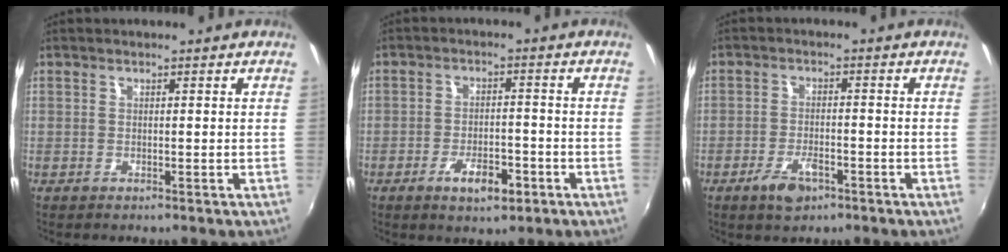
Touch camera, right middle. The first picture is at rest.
{"total": 6.8, "force": [-3.8, 2.5, 5.1], "torque": [-0.101, -0.004, -0.059]}
{"total": 5.0, "force": [-3.1, 2.2, 3.3], "torque": [-0.078, -0.006, -0.053]}